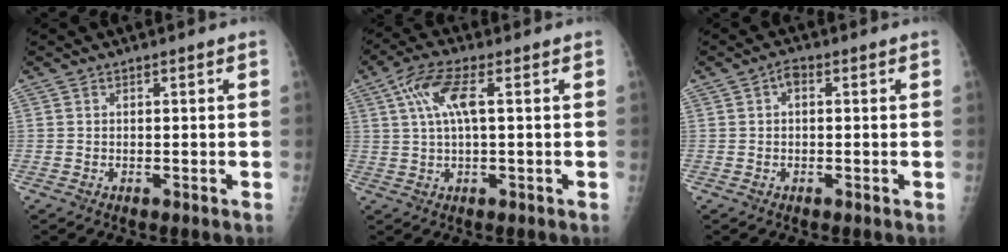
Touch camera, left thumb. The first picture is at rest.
{"total": 7.4, "force": [2.1, 2.1, 6.8], "torque": [-0.157, 0.017, 0.041]}
{"total": 1.9, "force": [0.3, 1.1, 1.5], "torque": [-0.018, 0.005, 0.000]}